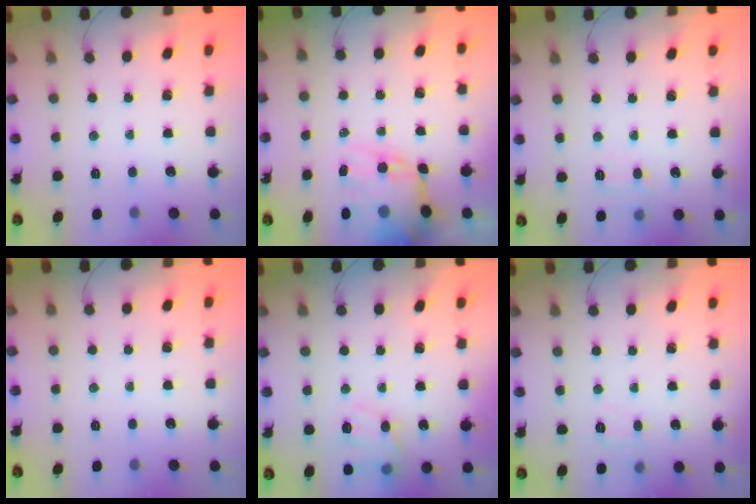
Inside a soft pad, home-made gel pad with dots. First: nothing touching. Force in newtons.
{"total": 14.7, "press": 14.3, "slide": 3.6}
{"total": 6.4, "press": 6.2, "slide": 1.6}
{"total": 0.0}
{"total": 10.1, "press": 10.1, "slide": 0.8}
{"total": 5.7, "press": 5.5, "slide": 1.4}